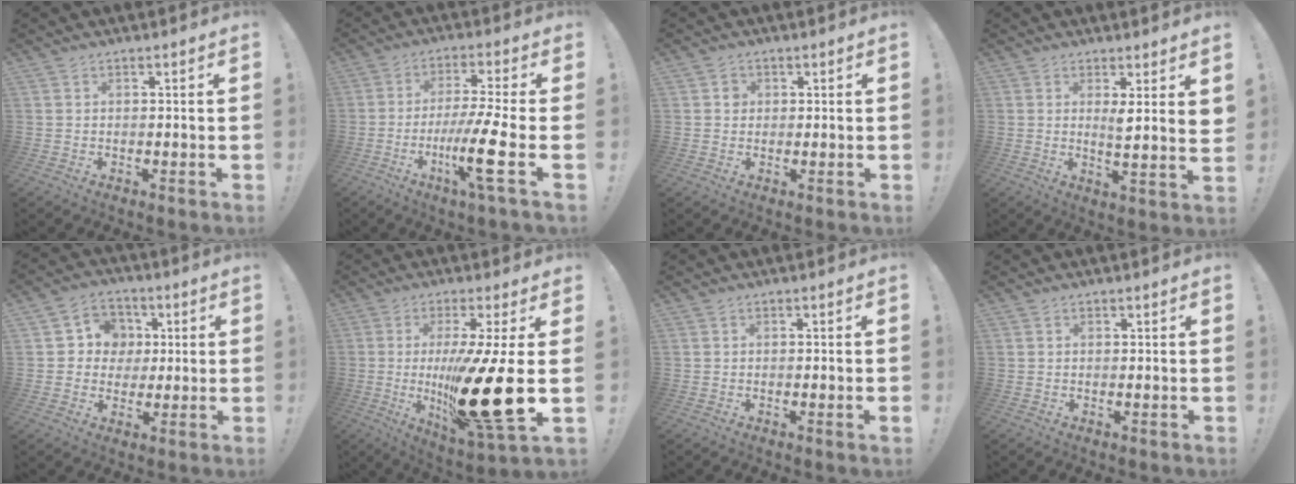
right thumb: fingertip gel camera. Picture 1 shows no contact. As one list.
[{"total": 13.6, "force": [-4.2, 0.8, 12.9], "torque": [-0.230, 0.008, -0.068]}, {"total": 2.0, "force": [0.2, 1.9, 0.7], "torque": [0.001, 0.000, 0.001]}, {"total": 5.8, "force": [2.3, -1.0, 5.3], "torque": [-0.083, -0.026, 0.032]}, {"total": 8.4, "force": [0.5, 8.2, 1.9], "torque": [-0.022, 0.003, 0.016]}, {"total": 23.6, "force": [-2.1, 3.4, 23.3], "torque": [-0.409, -0.024, -0.035]}, {"total": 1.1, "force": [-0.3, -0.7, 0.8], "torque": [-0.016, -0.001, -0.006]}, {"total": 0.0}]